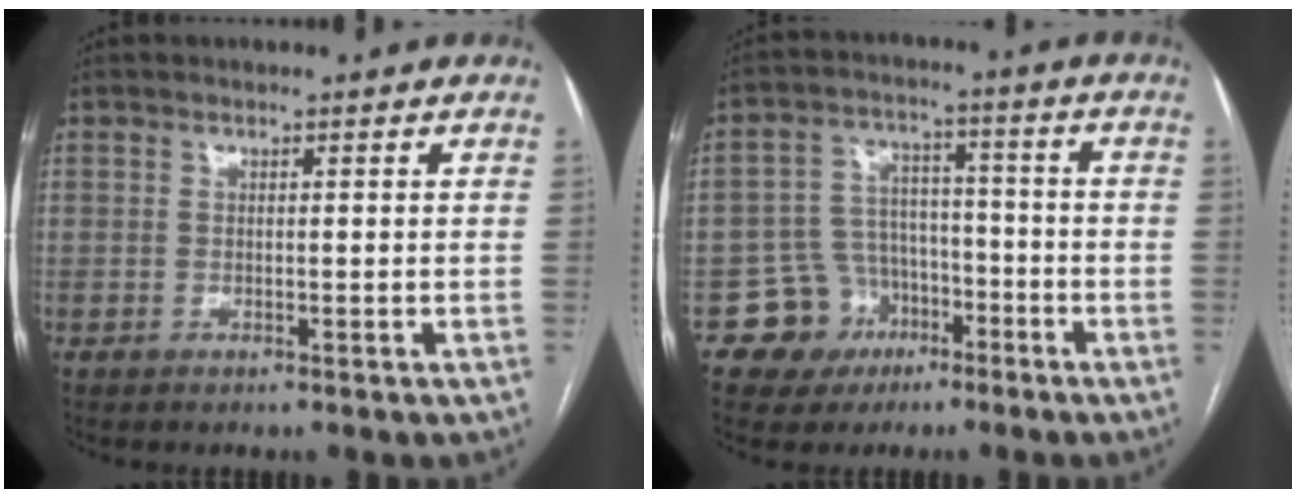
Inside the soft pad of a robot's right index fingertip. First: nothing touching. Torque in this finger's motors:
{"motor_torque": [-0.11, 0.00, -0.70, -0.21]}